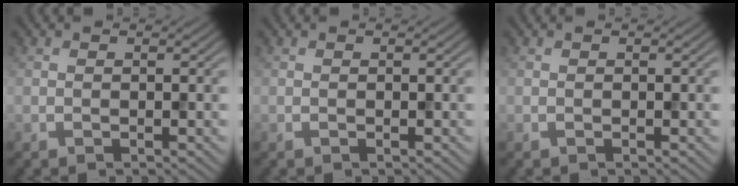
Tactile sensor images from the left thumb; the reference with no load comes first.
{"total": 0.0}
{"total": 0.0}